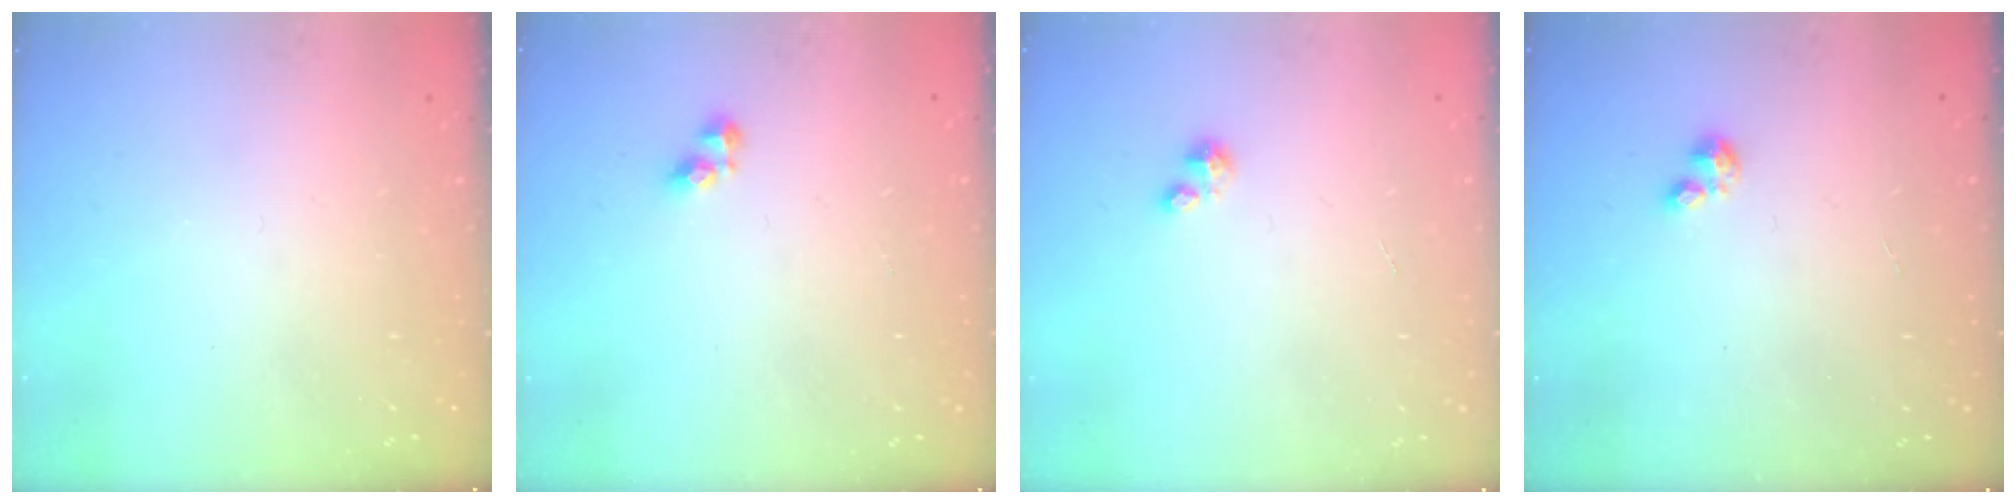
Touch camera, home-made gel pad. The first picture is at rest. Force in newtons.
{"total": 4.1, "press": 4.0, "slide": 0.6}
{"total": 0.9, "press": 0.9, "slide": 0.3}
{"total": 0.7, "press": 0.6, "slide": 0.2}